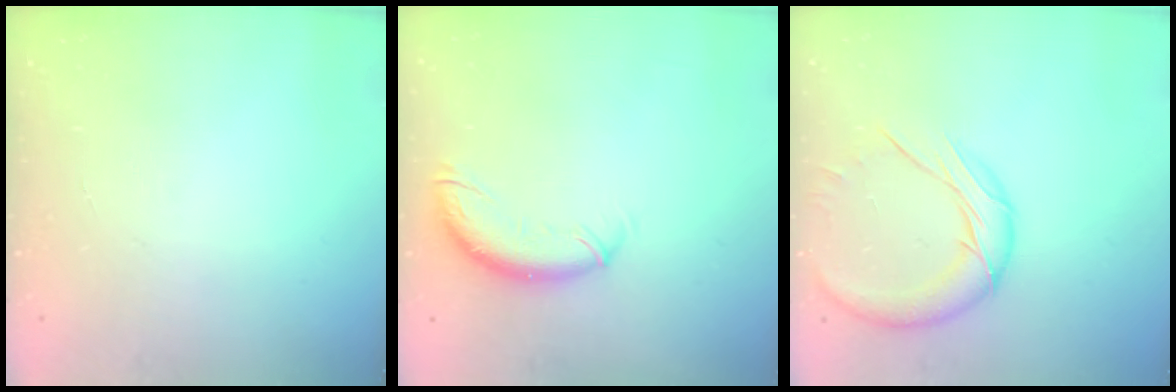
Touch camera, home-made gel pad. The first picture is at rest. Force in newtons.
{"total": 10.3, "press": 10.3, "slide": 1.2}
{"total": 13.3, "press": 13.2, "slide": 1.0}